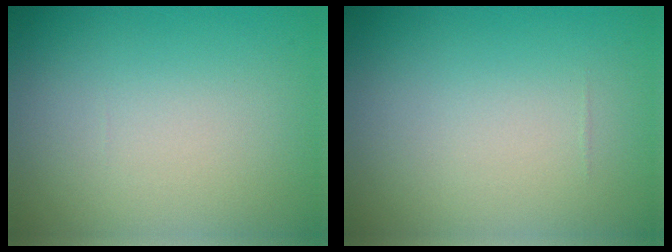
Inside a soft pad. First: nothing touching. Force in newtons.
{"total": 0.0}